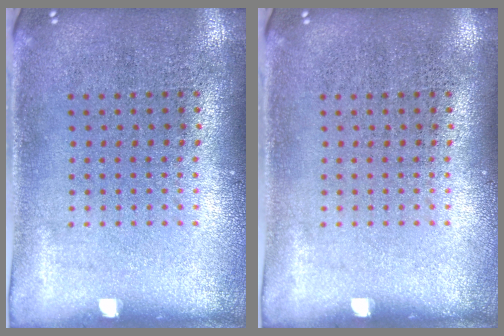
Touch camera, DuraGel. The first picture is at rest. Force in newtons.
{"total": 0.0}